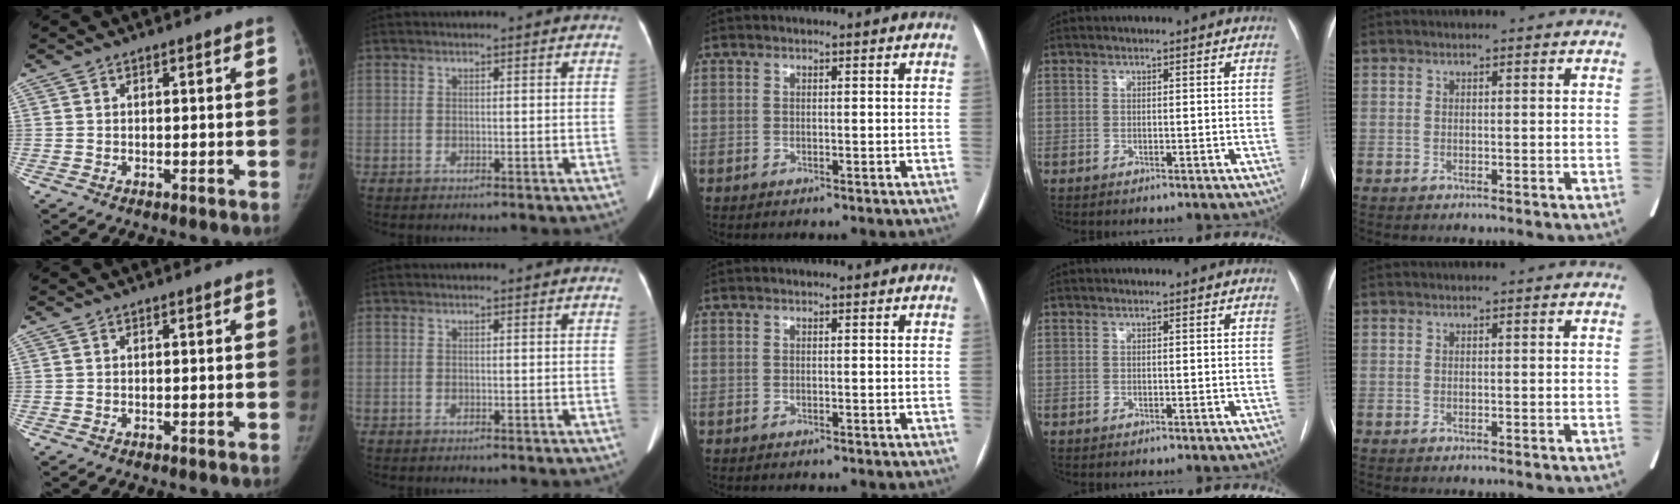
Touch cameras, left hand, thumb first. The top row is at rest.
{}